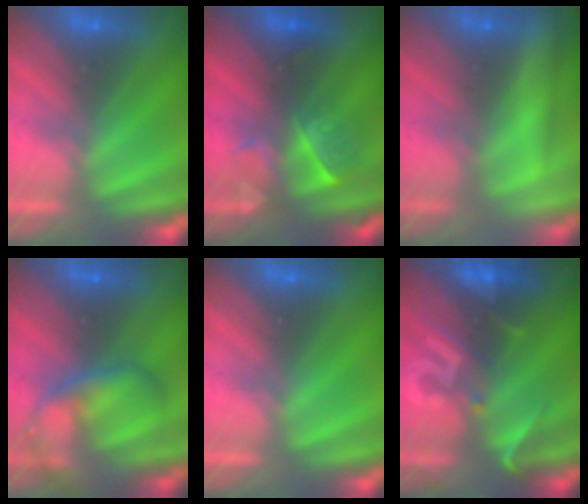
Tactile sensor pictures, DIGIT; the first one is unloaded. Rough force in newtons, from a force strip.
{"total": 2.4}
{"total": 2.3}
{"total": 9.4}
{"total": 0.0}
{"total": 2.9}